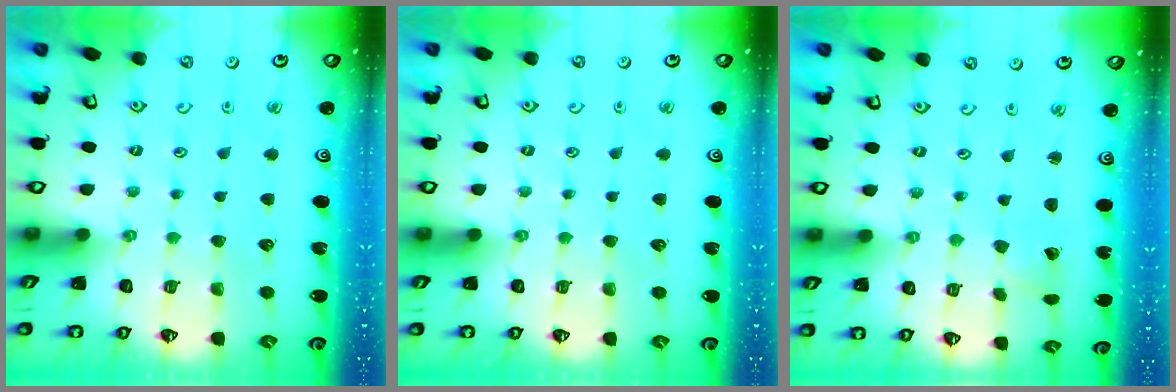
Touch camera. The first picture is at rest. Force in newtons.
{"total": 0.0}
{"total": 1.8, "press": 1.7, "slide": 0.1}